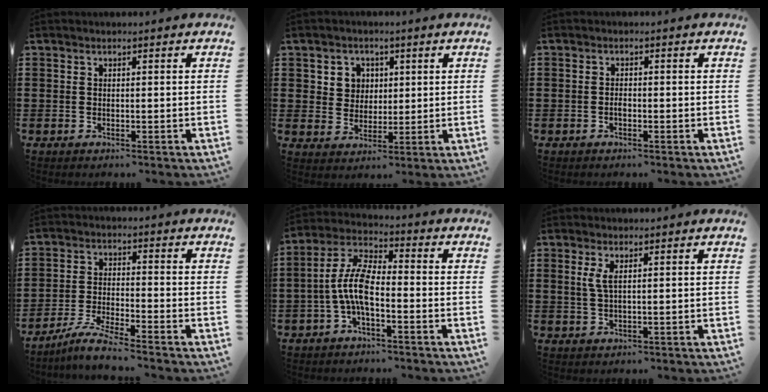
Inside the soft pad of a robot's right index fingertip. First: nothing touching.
{"total": 4.3, "force": [1.4, 4.0, 0.8], "torque": [-0.034, 0.016, 0.024]}
{"total": 1.0, "force": [-0.4, 0.6, 0.6], "torque": [-0.014, -0.002, -0.008]}
{"total": 4.9, "force": [-4.4, -0.4, 2.0], "torque": [-0.054, -0.015, -0.090]}
{"total": 7.9, "force": [-2.1, 2.7, 7.2], "torque": [-0.166, -0.006, -0.044]}
{"total": 2.4, "force": [0.8, 0.6, 2.1], "torque": [-0.045, 0.005, 0.012]}